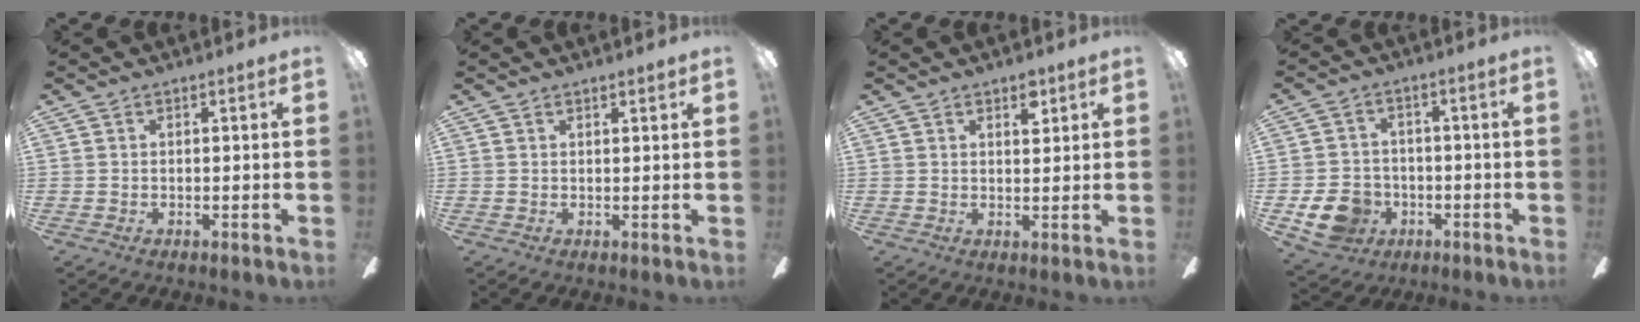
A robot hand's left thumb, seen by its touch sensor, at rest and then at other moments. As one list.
[{"total": 1.2, "force": [1.1, 0.1, 0.6], "torque": [-0.013, 0.000, 0.020]}, {"total": 3.7, "force": [2.6, 1.6, 2.1], "torque": [-0.022, -0.009, 0.041]}, {"total": 9.4, "force": [-3.8, 7.7, 3.9], "torque": [-0.093, 0.025, -0.068]}]